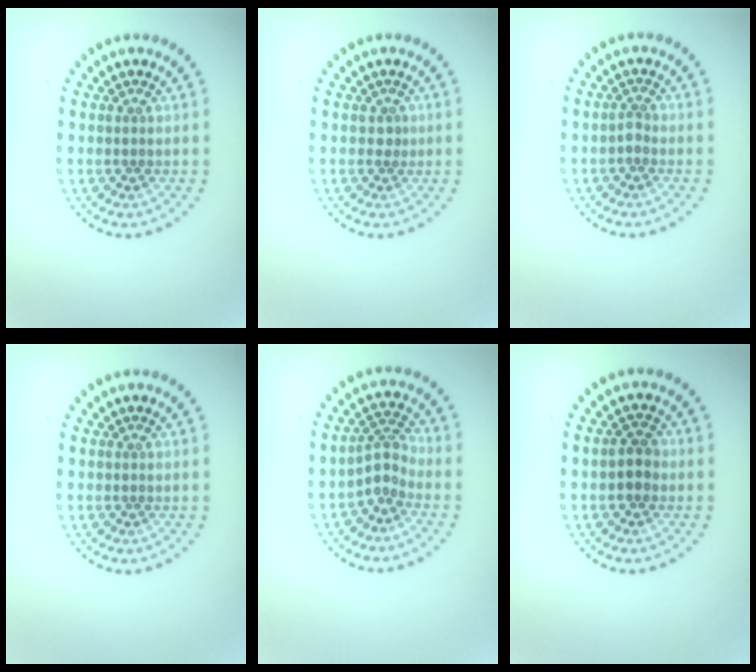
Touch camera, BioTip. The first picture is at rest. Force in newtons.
{"total": 0.8, "press": 0.5, "slide": 0.7}
{"total": 1.0, "press": 0.7, "slide": 0.7}
{"total": 0.0}
{"total": 2.3, "press": 1.5, "slide": 1.6}
{"total": 1.9, "press": 1.9, "slide": 0.2}